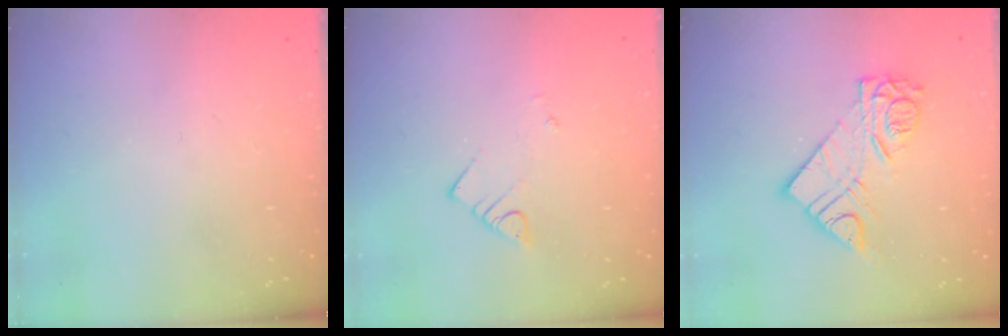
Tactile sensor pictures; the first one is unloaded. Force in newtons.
{"total": 2.5, "press": 2.5, "slide": 0.2}
{"total": 11.2, "press": 11.2, "slide": 1.0}